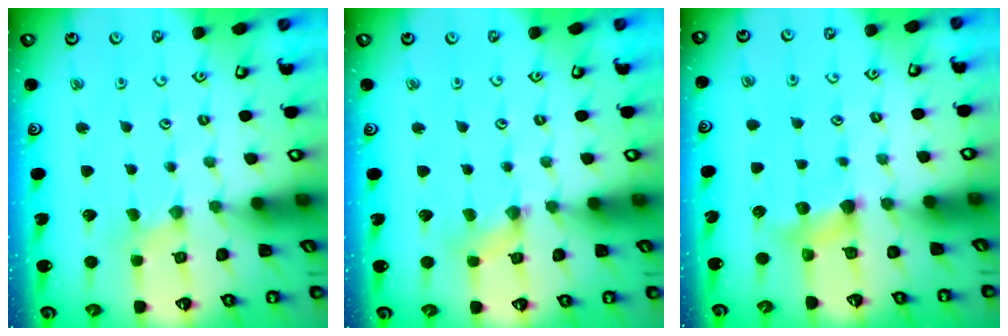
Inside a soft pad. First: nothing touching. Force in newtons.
{"total": 1.6, "press": 1.5, "slide": 0.2}
{"total": 5.4, "press": 5.4, "slide": 0.4}